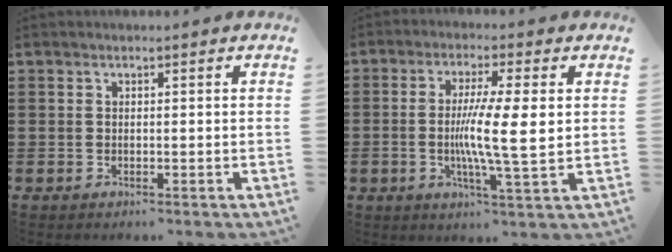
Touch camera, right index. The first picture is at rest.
{"total": 7.3, "force": [0.0, 0.5, 7.3], "torque": [-0.132, -0.004, -0.005]}